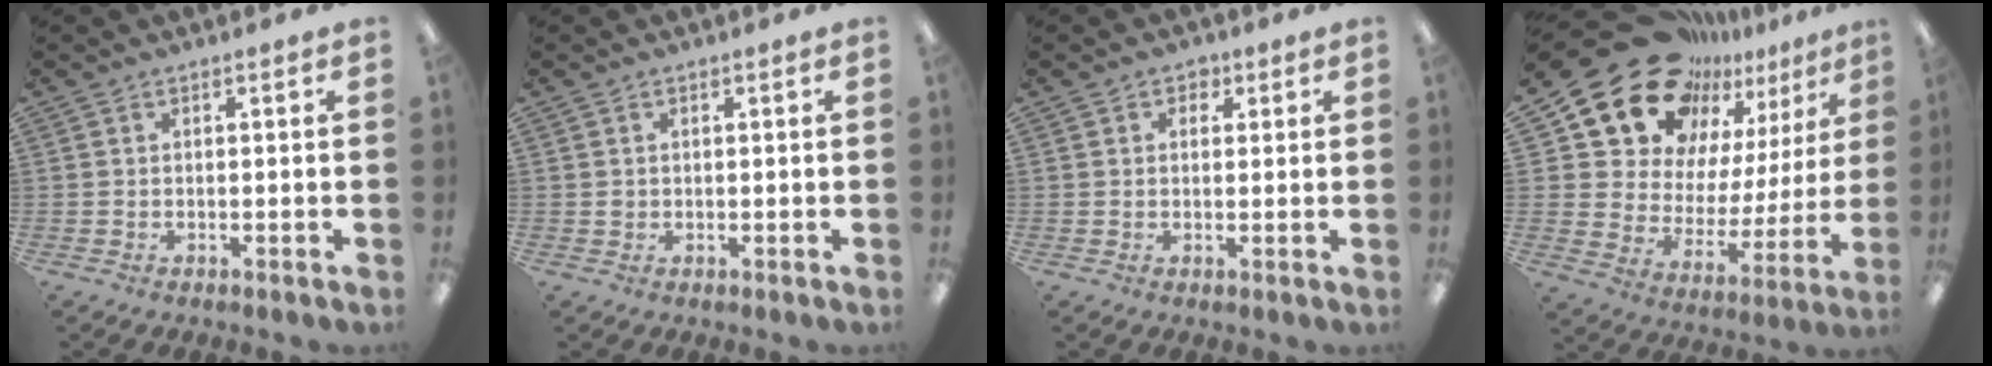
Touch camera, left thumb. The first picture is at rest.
{"total": 0.9, "force": [0.2, 0.9, 0.1], "torque": [-0.003, 0.005, 0.002]}
{"total": 2.4, "force": [1.0, 2.0, 0.7], "torque": [0.001, 0.000, 0.014]}
{"total": 20.3, "force": [17.2, 9.7, 4.5], "torque": [-0.109, -0.139, 0.323]}